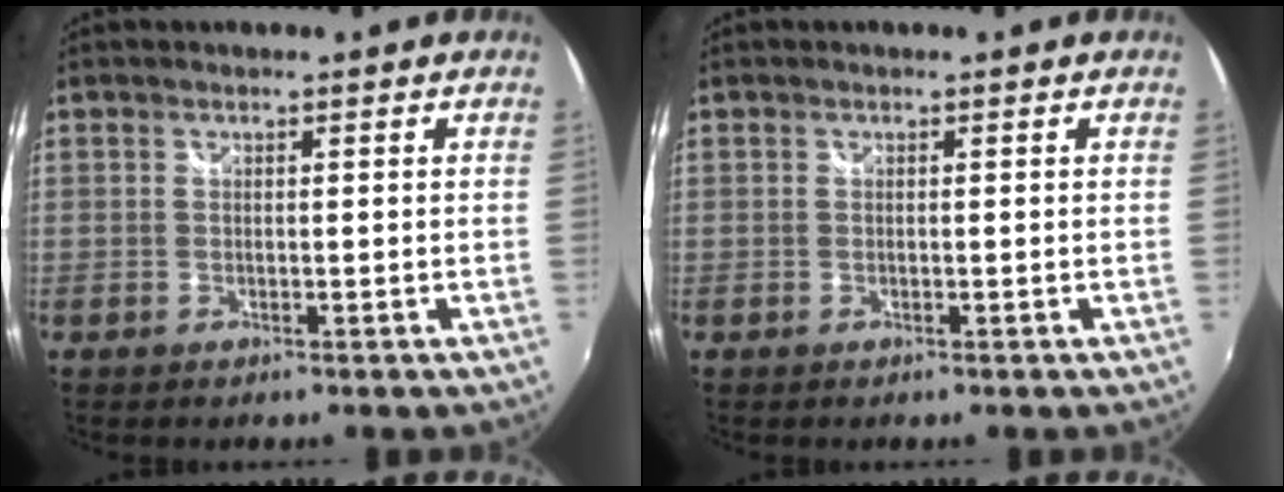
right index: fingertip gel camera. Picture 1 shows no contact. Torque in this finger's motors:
{"motor_torque": [-0.04, 0.04, 0.02, 0.00]}